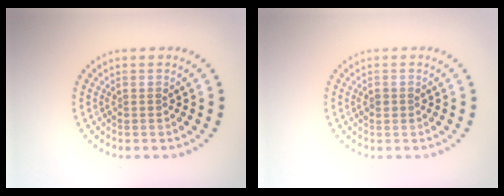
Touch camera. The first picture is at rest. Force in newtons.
{"total": 1.1, "press": 1.1, "slide": 0.2}